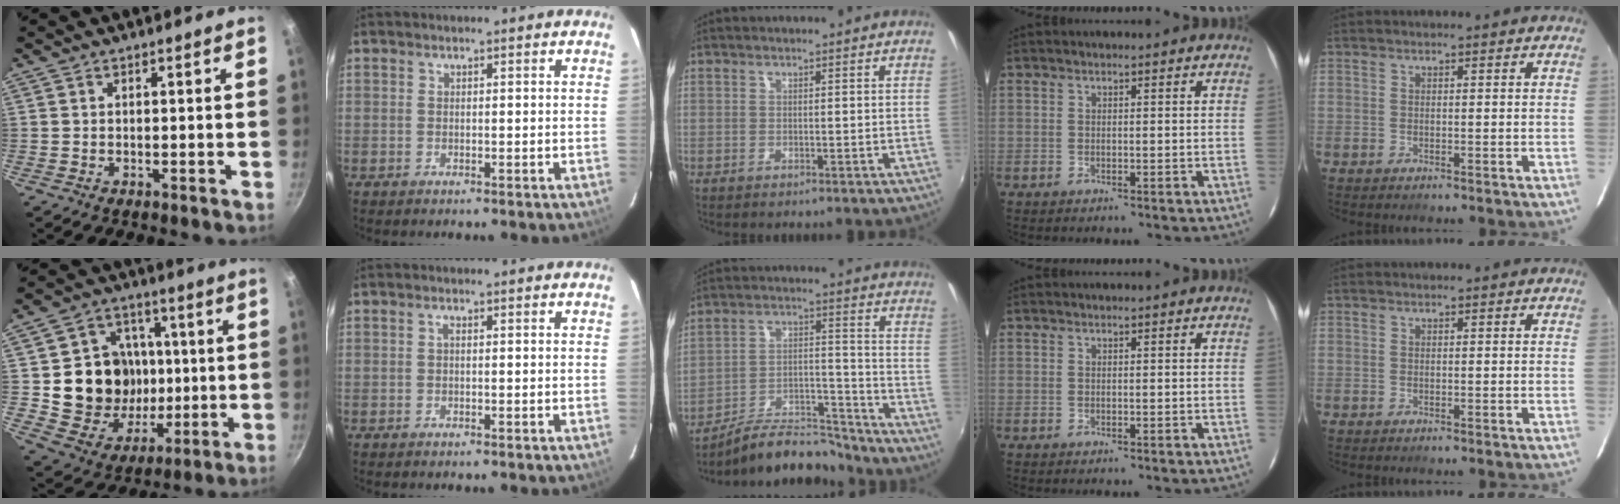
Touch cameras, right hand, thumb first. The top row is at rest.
{"thumb": {"total": 17.8, "force": [0.7, 15.5, 8.6], "torque": [-0.110, 0.008, 0.023]}, "index": {"total": 0.5, "force": [0.0, 0.2, 0.5], "torque": [-0.008, 0.004, -0.002]}, "middle": {"total": 12.9, "force": [-11.9, 3.3, 3.7], "torque": [-0.067, 0.027, -0.192]}}